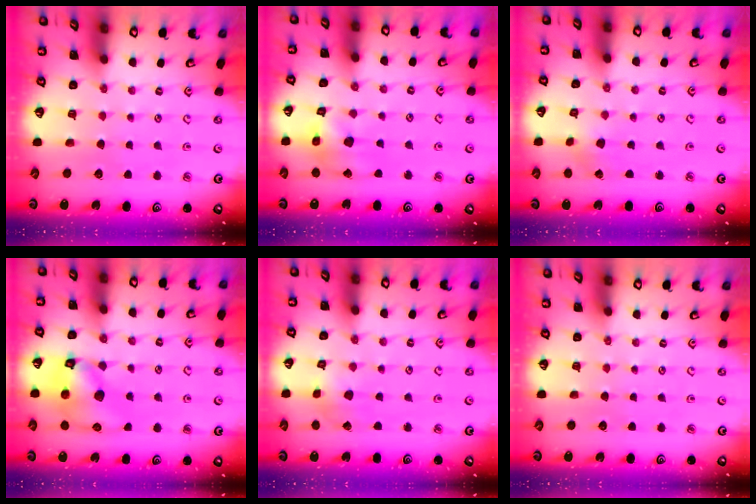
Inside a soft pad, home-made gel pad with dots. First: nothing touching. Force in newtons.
{"total": 12.7, "press": 12.5, "slide": 1.8}
{"total": 1.4, "press": 1.4, "slide": 0.2}
{"total": 11.6, "press": 11.5, "slide": 1.6}
{"total": 2.3, "press": 2.2, "slide": 0.4}
{"total": 0.0}